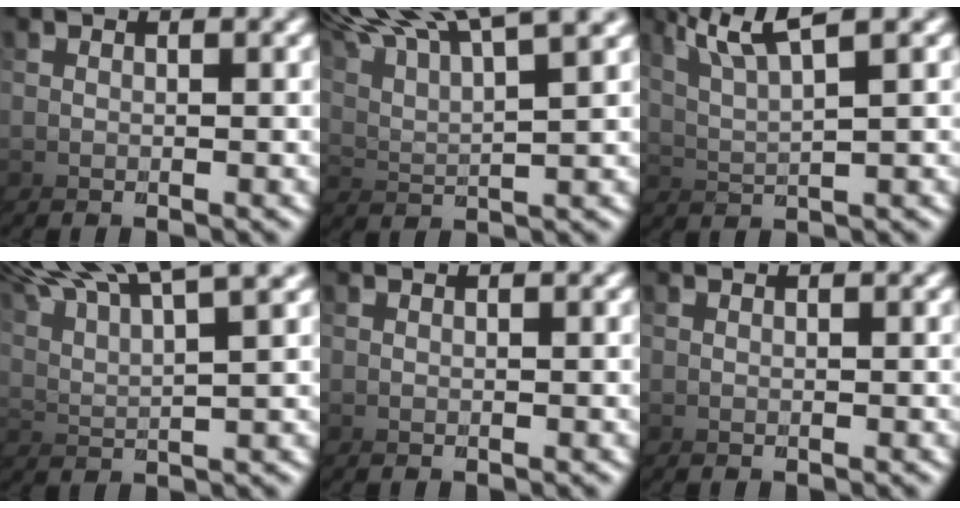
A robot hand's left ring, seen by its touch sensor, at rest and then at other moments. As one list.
[{"total": 5.9, "force": [5.8, -0.1, 0.8], "torque": [-0.062, 0.048, 0.071]}, {"total": 3.9, "force": [3.7, -1.1, 0.6], "torque": [-0.054, 0.027, 0.051]}, {"total": 5.6, "force": [5.5, 0.4, 0.9], "torque": [-0.063, 0.042, 0.068]}, {"total": 0.0}, {"total": 0.0}]